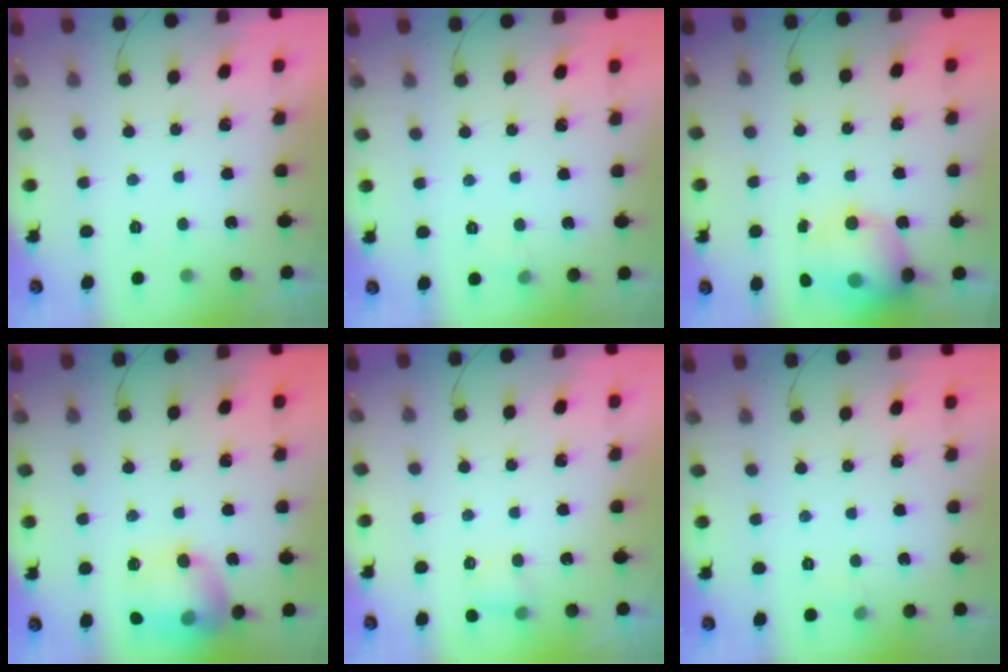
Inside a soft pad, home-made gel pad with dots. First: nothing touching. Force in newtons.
{"total": 2.9, "press": 2.8, "slide": 0.9}
{"total": 14.8, "press": 14.5, "slide": 3.3}
{"total": 15.6, "press": 15.5, "slide": 1.2}
{"total": 4.0, "press": 3.8, "slide": 1.2}
{"total": 2.9, "press": 2.8, "slide": 0.9}